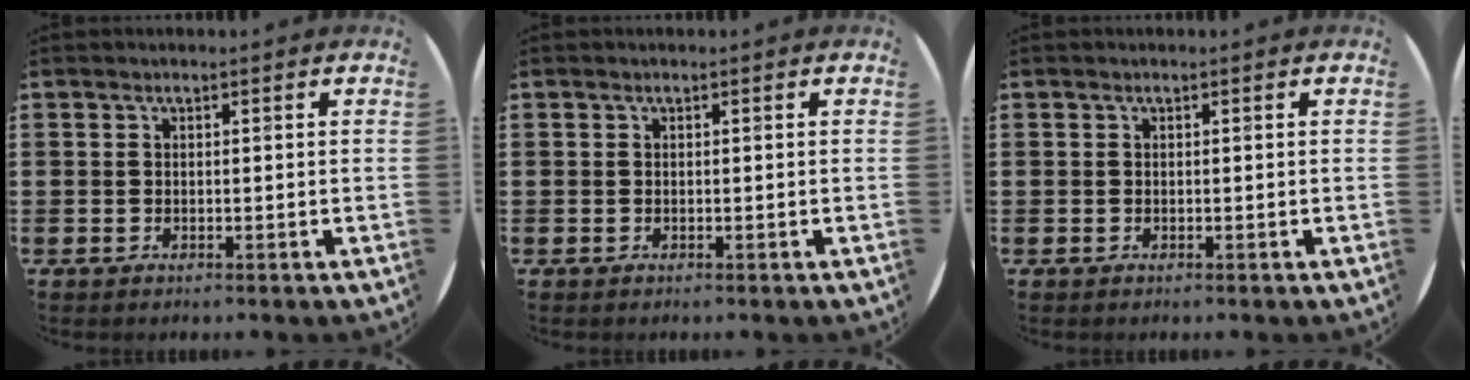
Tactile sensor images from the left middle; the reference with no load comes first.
{"total": 0.0}
{"total": 0.0}